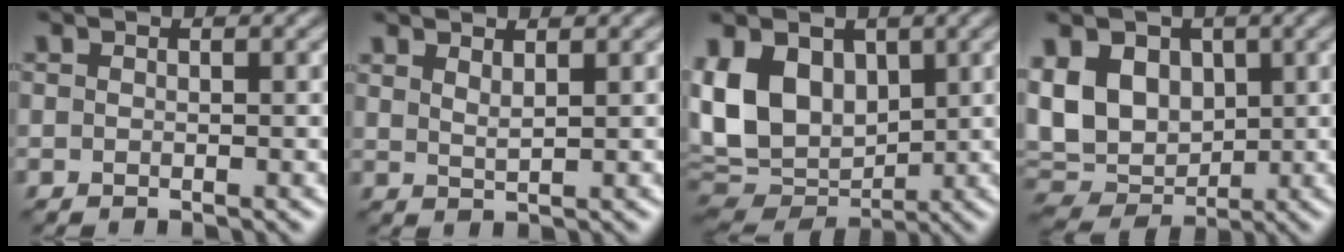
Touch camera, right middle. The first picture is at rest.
{"total": 1.5, "force": [1.2, 0.3, 0.8], "torque": [-0.013, -0.001, 0.021]}
{"total": 10.2, "force": [2.2, 7.3, 6.8], "torque": [-0.152, 0.003, 0.036]}
{"total": 9.2, "force": [1.9, 6.9, 5.8], "torque": [-0.127, 0.013, 0.032]}